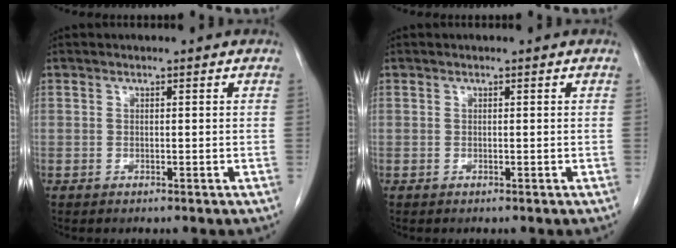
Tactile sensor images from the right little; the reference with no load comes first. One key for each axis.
{"total": 0.0}